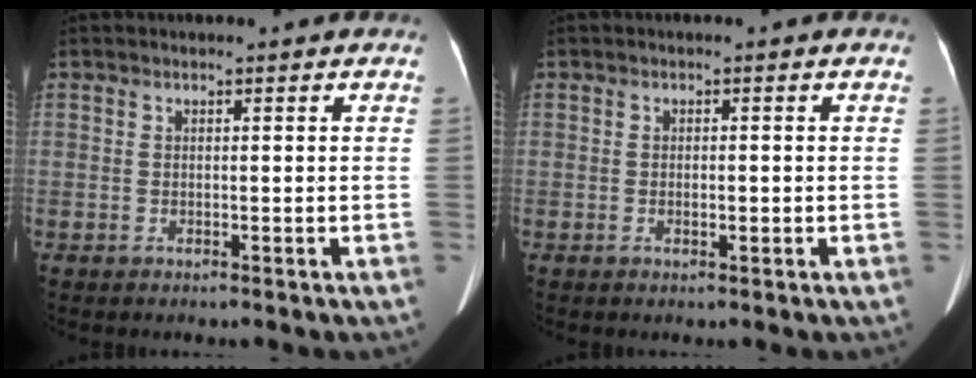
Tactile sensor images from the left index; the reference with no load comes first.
{"total": 1.2, "force": [-0.3, 0.4, 1.1], "torque": [-0.019, 0.000, -0.006]}